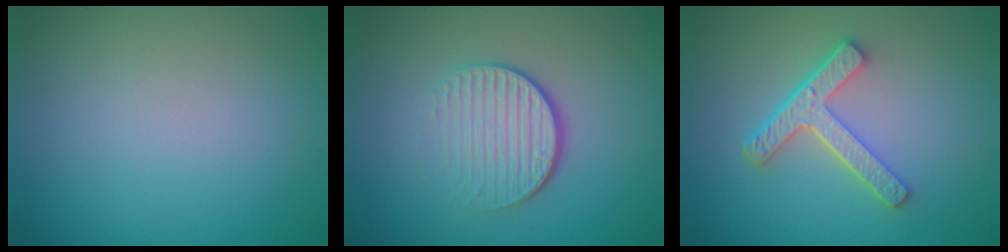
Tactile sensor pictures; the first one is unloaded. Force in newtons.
{"total": 4.2, "press": 2.6, "slide": 3.3}
{"total": 4.4, "press": 3.3, "slide": 3.0}